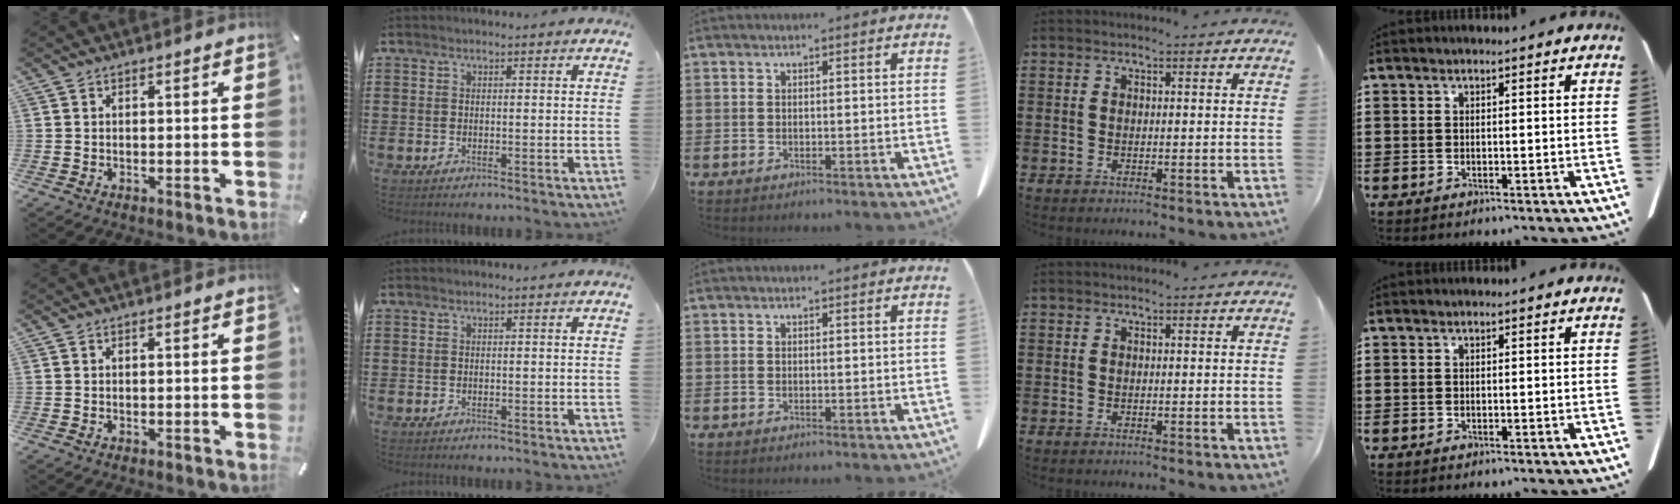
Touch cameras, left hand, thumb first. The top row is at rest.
{}